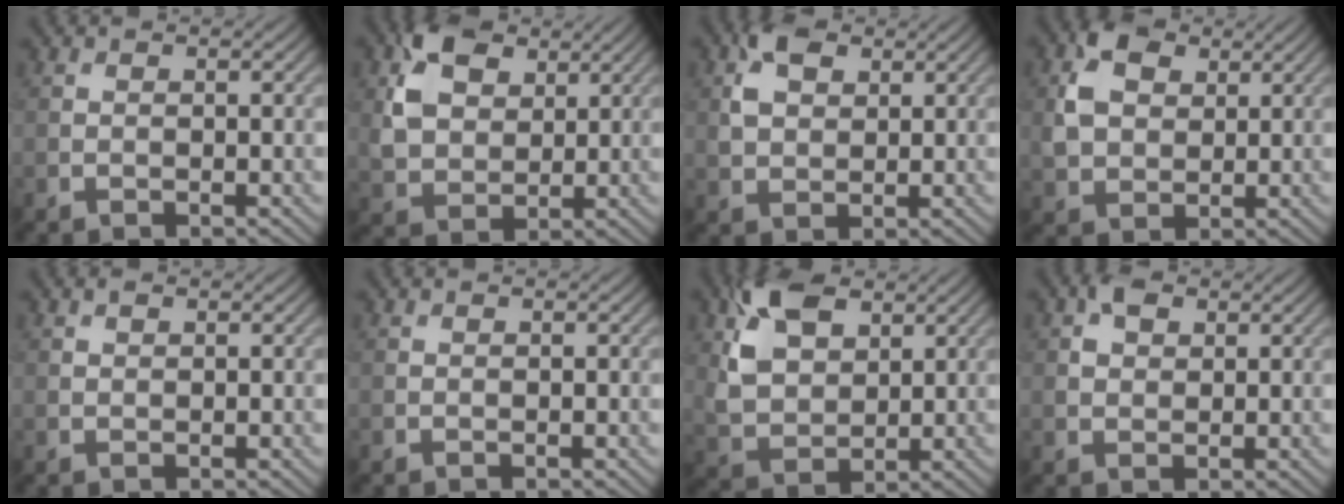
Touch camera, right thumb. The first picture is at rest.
{"total": 8.3, "force": [3.5, 5.8, 4.9], "torque": [-0.119, 0.003, 0.063]}
{"total": 5.0, "force": [2.1, 3.3, 3.2], "torque": [-0.072, 0.004, 0.037]}
{"total": 6.6, "force": [2.2, 4.9, 3.9], "torque": [-0.097, 0.006, 0.039]}
{"total": 0.7, "force": [0.5, 0.4, 0.3], "torque": [-0.008, -0.001, 0.010]}
{"total": 0.0}
{"total": 9.7, "force": [4.3, 5.8, 6.5], "torque": [-0.161, 0.006, 0.086]}
{"total": 2.9, "force": [1.3, 2.0, 1.6], "torque": [-0.035, 0.003, 0.021]}